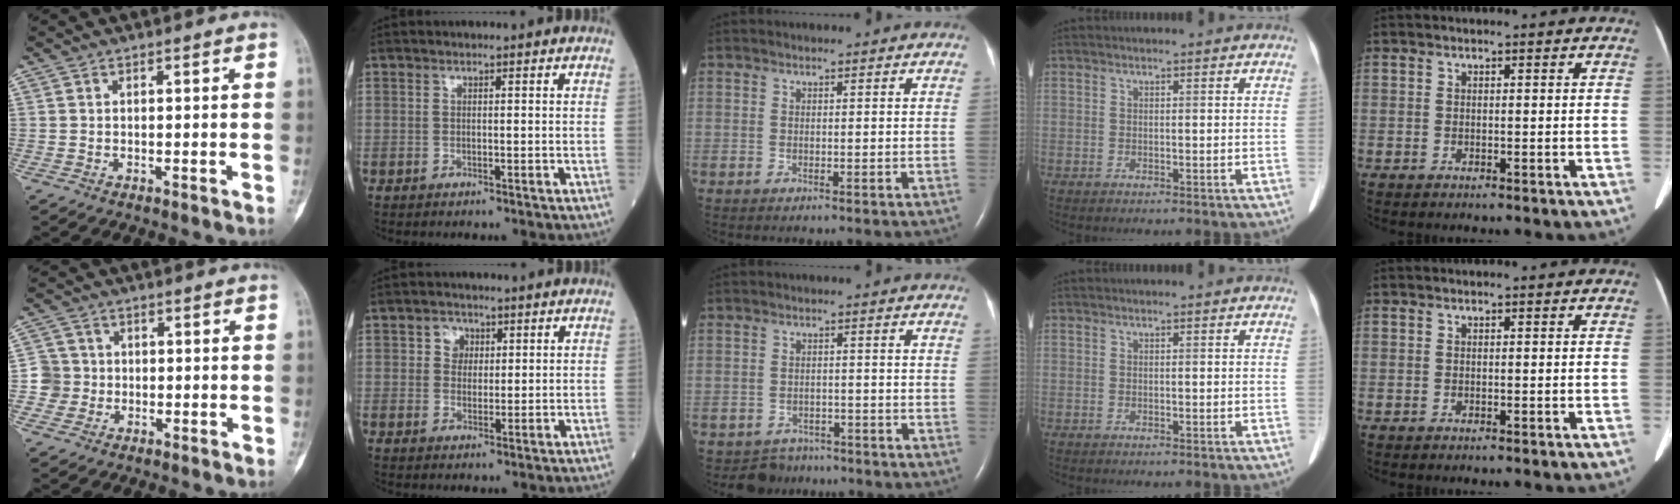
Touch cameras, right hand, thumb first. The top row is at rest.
{"thumb": {"total": 4.3, "force": [-0.8, 4.3, -0.1], "torque": [0.036, 0.014, -0.024]}, "index": {"total": 2.7, "force": [0.9, 2.3, 1.0], "torque": [-0.015, 0.006, 0.011]}, "middle": {"total": 3.6, "force": [-3.0, 1.8, -0.8], "torque": [0.007, 0.006, -0.047]}}